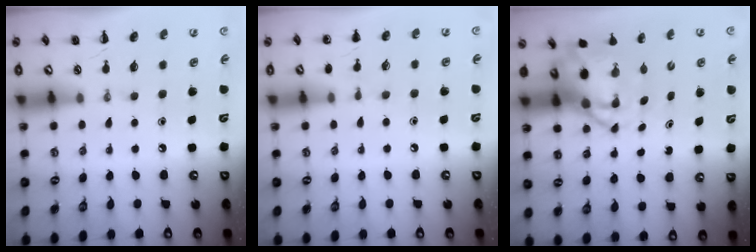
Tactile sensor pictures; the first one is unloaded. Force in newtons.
{"total": 5.1, "press": 4.9, "slide": 1.6}
{"total": 6.6, "press": 6.4, "slide": 1.6}